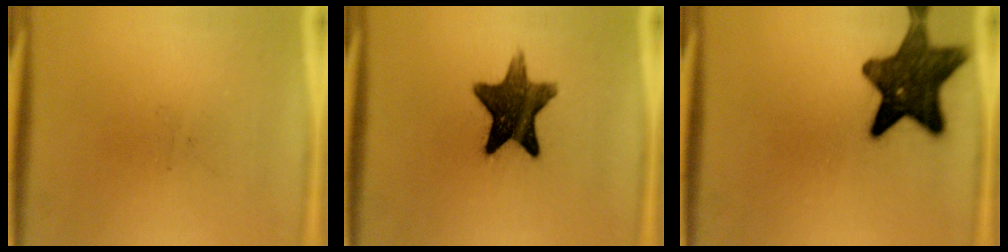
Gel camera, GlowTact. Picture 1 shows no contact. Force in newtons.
{"total": 13.1}
{"total": 13.2}